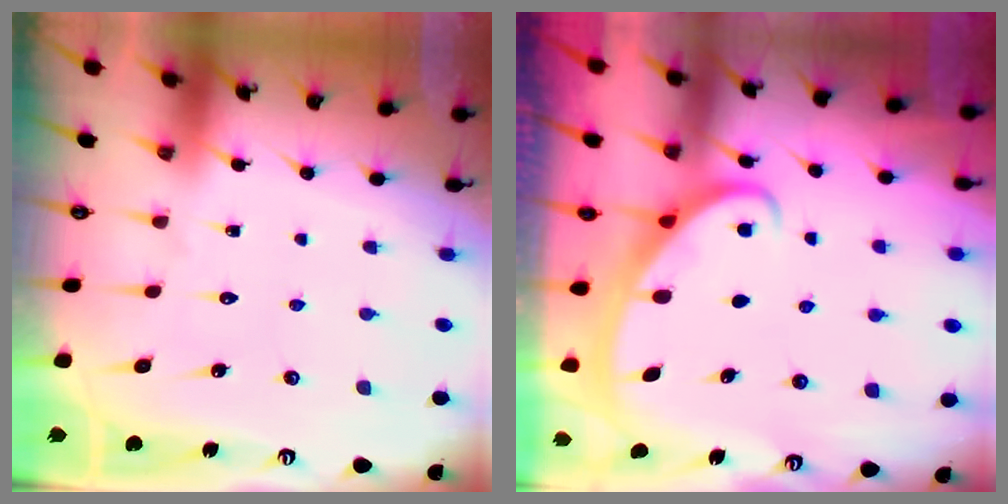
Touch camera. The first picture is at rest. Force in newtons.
{"total": 2.6, "press": 2.6, "slide": 0.3}